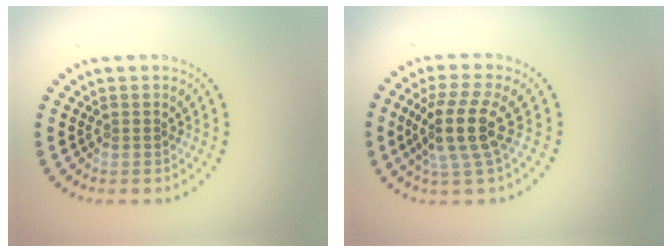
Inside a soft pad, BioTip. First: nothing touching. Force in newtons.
{"total": 4.3, "press": 3.4, "slide": 2.6}